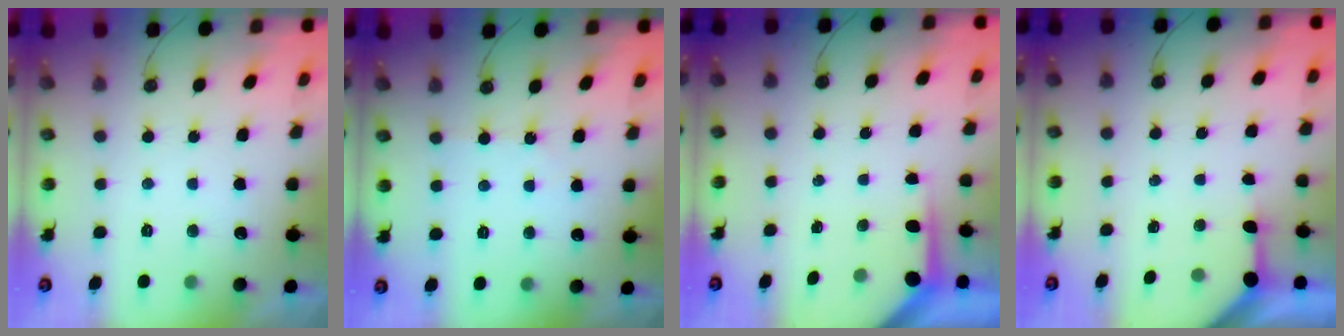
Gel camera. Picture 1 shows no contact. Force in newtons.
{"total": 1.5, "press": 1.5, "slide": 0.3}
{"total": 3.9, "press": 3.9, "slide": 0.4}
{"total": 3.2, "press": 3.2, "slide": 0.4}